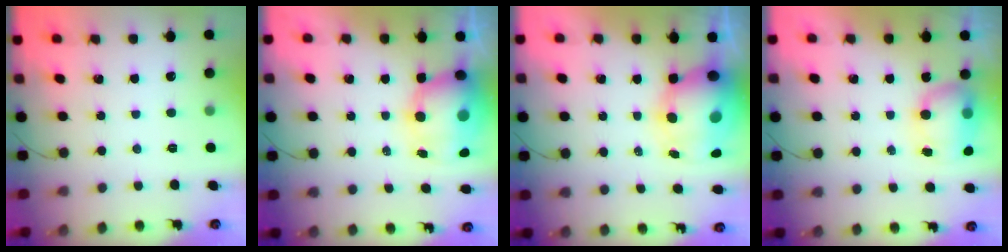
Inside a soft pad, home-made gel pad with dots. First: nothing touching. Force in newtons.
{"total": 11.0, "press": 10.9, "slide": 1.9}
{"total": 12.4, "press": 12.0, "slide": 3.2}
{"total": 11.5, "press": 9.0, "slide": 7.2}